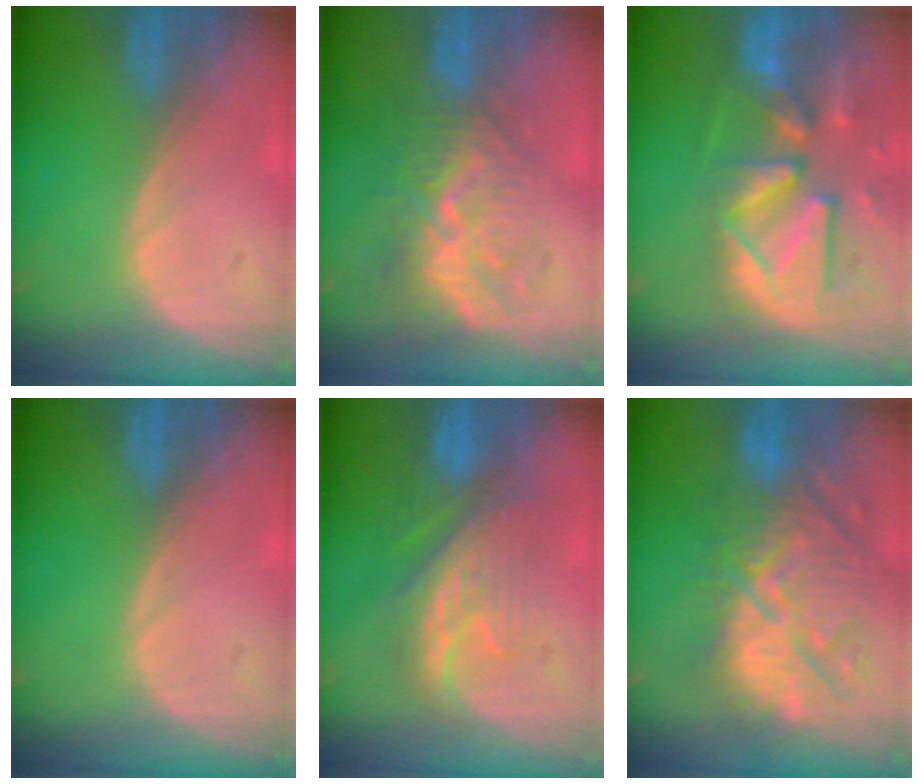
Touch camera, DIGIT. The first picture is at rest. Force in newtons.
{"total": 10.0, "press": 8.7, "slide": 5.1}
{"total": 13.3, "press": 11.4, "slide": 6.7}
{"total": 0.0}
{"total": 8.4, "press": 8.1, "slide": 1.9}
{"total": 12.1, "press": 11.6, "slide": 3.2}